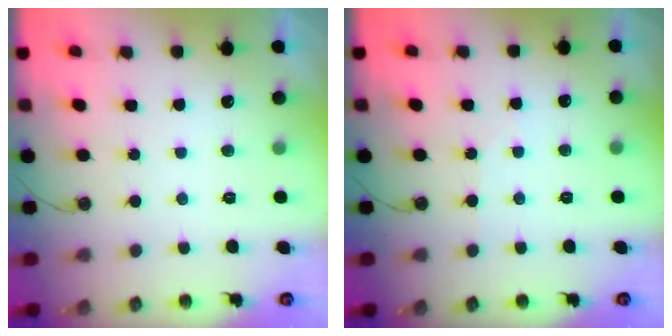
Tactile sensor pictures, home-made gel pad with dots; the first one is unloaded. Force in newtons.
{"total": 1.9, "press": 1.9, "slide": 0.4}